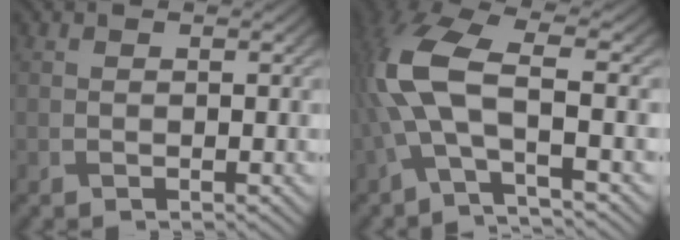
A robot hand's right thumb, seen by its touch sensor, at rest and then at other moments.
{"total": 9.8, "force": [-1.6, 3.3, 9.1], "torque": [-0.218, 0.013, -0.048]}